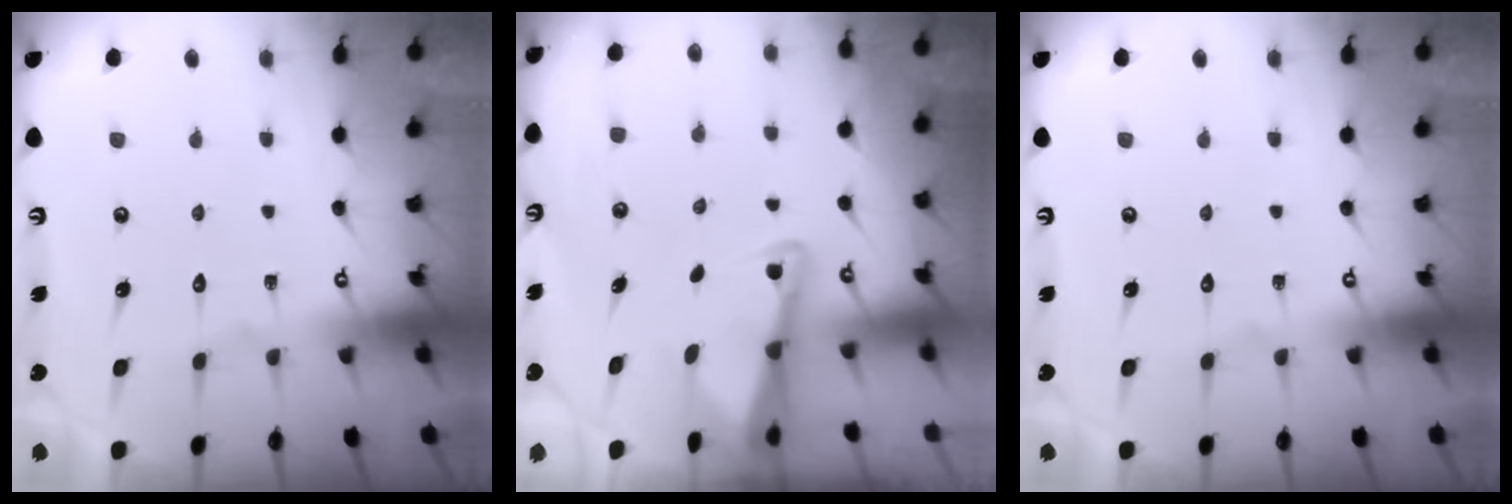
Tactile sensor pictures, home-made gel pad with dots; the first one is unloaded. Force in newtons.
{"total": 2.3, "press": 2.3, "slide": 0.3}
{"total": 0.0}